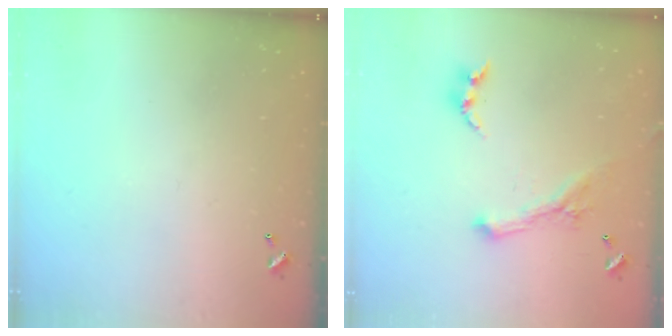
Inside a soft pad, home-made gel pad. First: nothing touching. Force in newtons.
{"total": 1.8, "press": 1.7, "slide": 0.4}